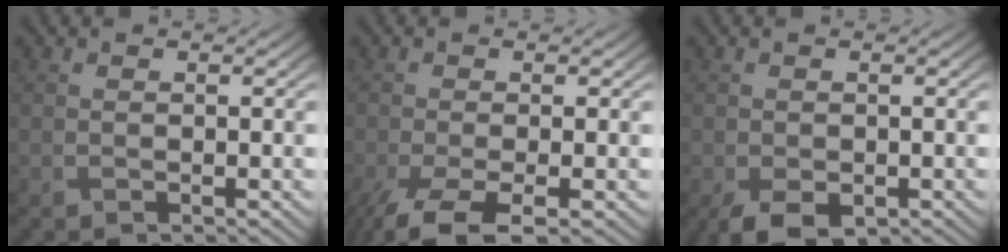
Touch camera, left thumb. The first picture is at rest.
{"total": 6.2, "force": [-3.8, 1.7, 4.5], "torque": [-0.097, -0.019, -0.072]}
{"total": 3.5, "force": [-2.0, 2.0, 2.1], "torque": [-0.044, -0.013, -0.030]}